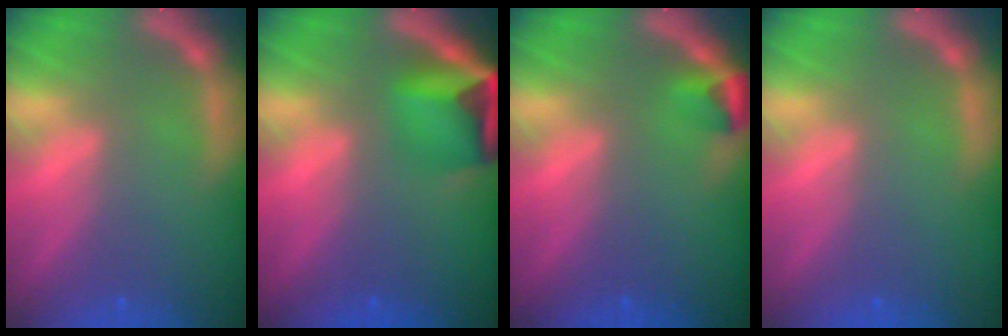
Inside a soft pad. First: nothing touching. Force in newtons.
{"total": 6.4}
{"total": 1.9}
{"total": 0.0}